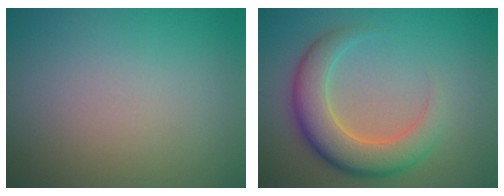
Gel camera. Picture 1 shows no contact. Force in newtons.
{"total": 6.8, "press": 6.8, "slide": 0.6}